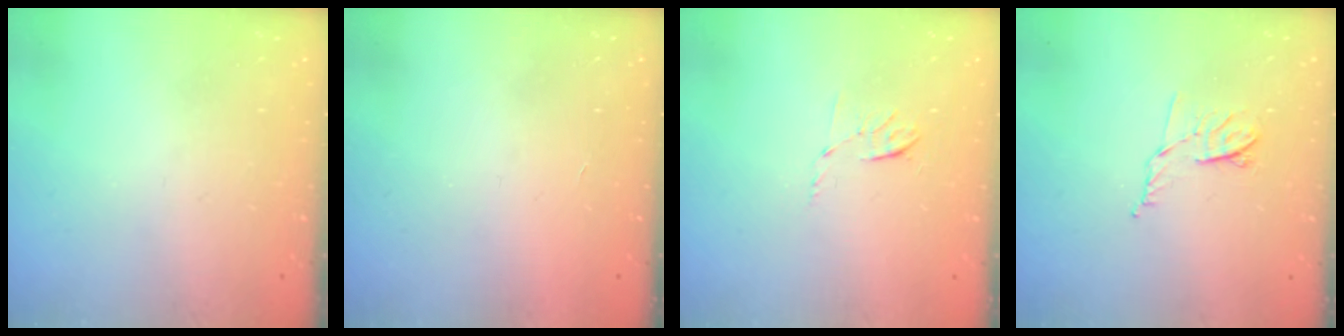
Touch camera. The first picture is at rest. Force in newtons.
{"total": 1.8, "press": 1.8, "slide": 0.1}
{"total": 5.7, "press": 5.5, "slide": 1.5}
{"total": 7.4, "press": 7.3, "slide": 1.2}